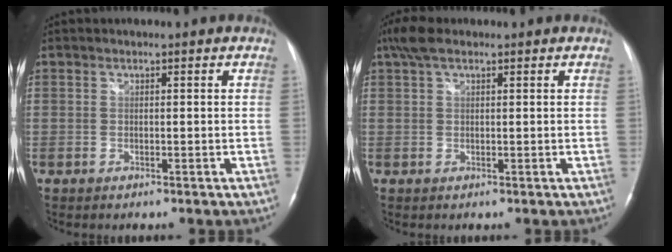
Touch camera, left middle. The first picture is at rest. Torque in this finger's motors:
{"motor_torque": [0.52, -0.37, 0.00, 0.06]}